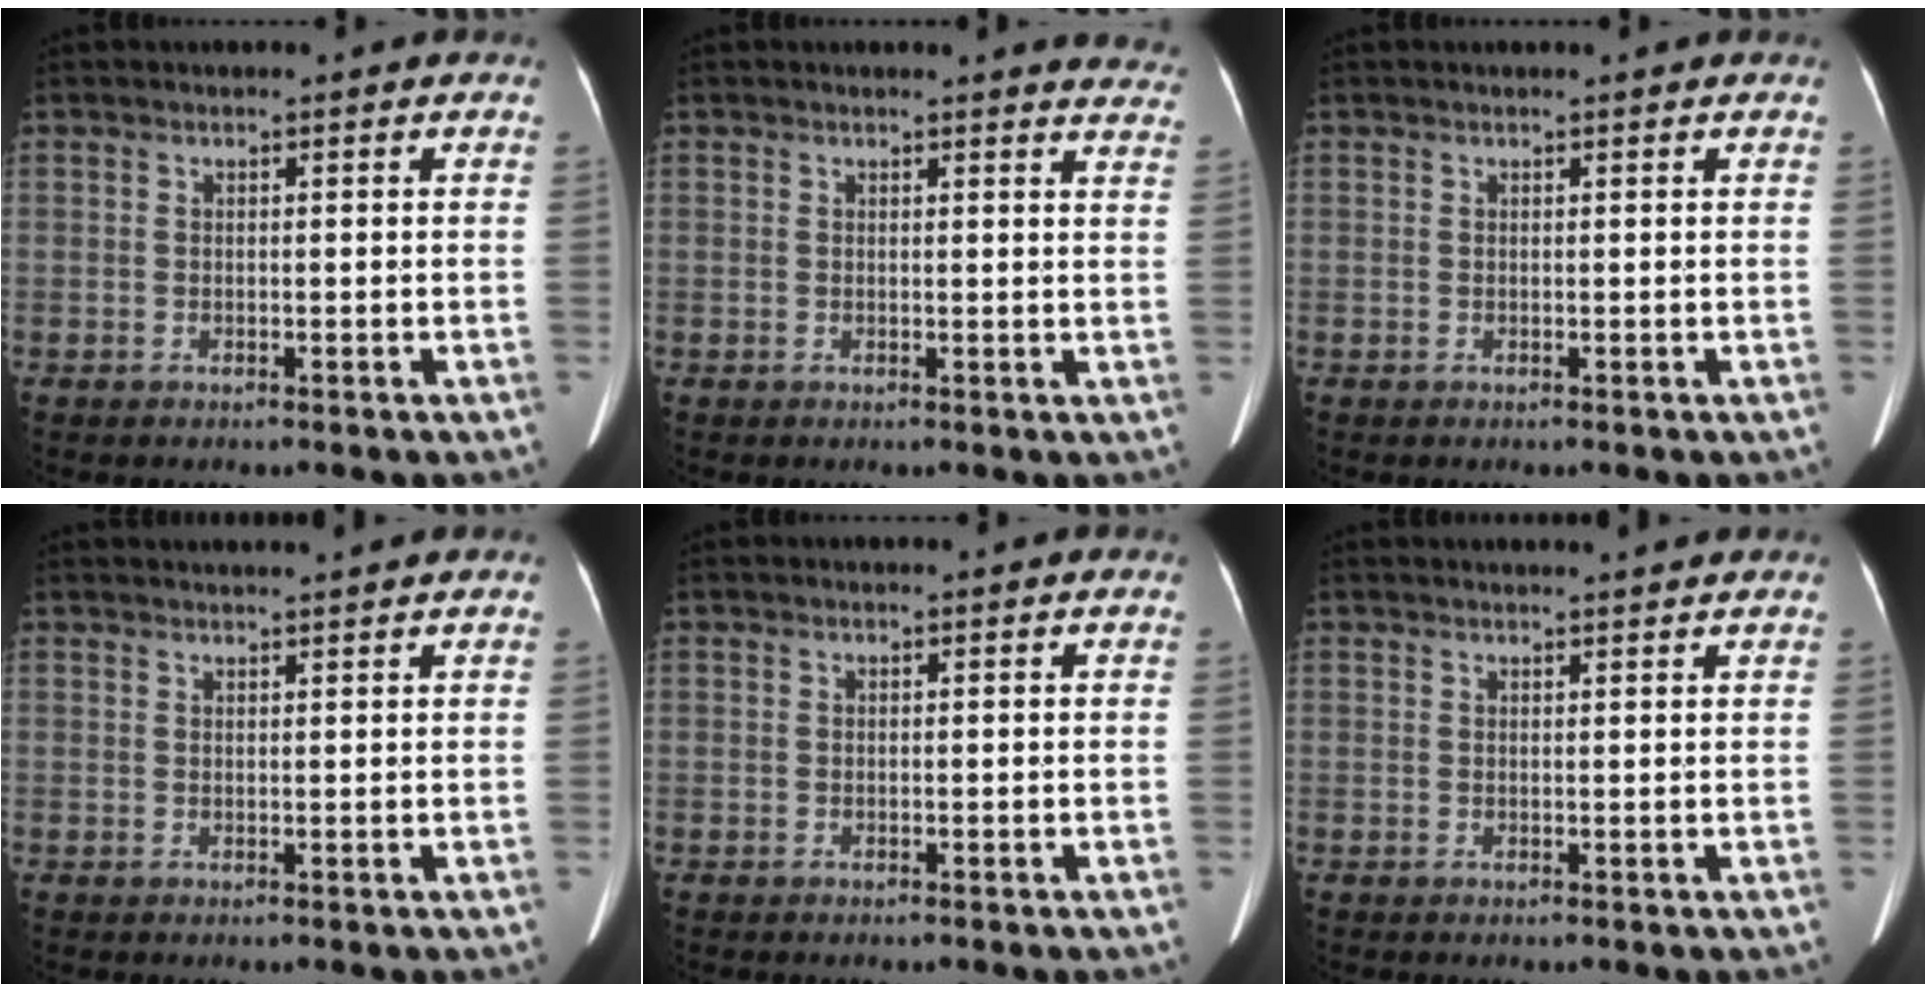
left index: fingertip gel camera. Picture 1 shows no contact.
{"total": 8.4, "force": [8.3, 1.1, 1.2], "torque": [0.016, -0.038, 0.053]}
{"total": 0.6, "force": [0.5, 0.0, 0.2], "torque": [-0.005, 0.004, 0.008]}
{"total": 3.4, "force": [3.3, -0.7, 0.9], "torque": [-0.009, 0.016, 0.045]}
{"total": 0.0}
{"total": 3.0, "force": [2.9, -0.4, 0.8], "torque": [-0.011, 0.009, 0.037]}